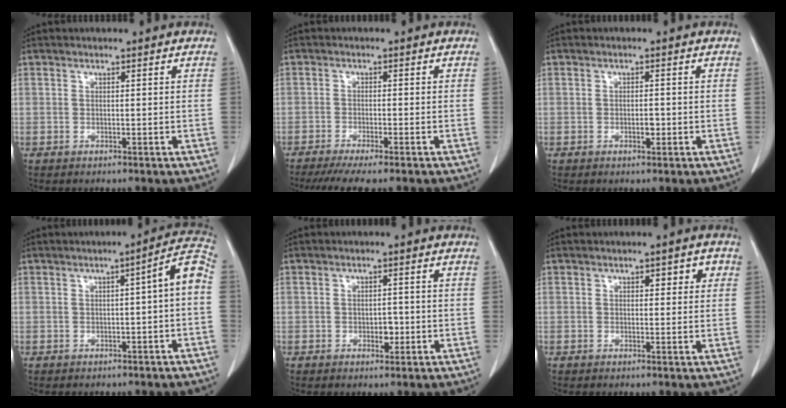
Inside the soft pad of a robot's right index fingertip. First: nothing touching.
{"total": 7.5, "force": [-6.2, 0.3, 4.3], "torque": [-0.058, -0.015, -0.097]}
{"total": 1.5, "force": [-0.5, 0.5, 1.3], "torque": [-0.023, 0.000, -0.007]}
{"total": 5.5, "force": [-0.6, 0.4, 5.4], "torque": [-0.065, 0.018, -0.011]}
{"total": 2.0, "force": [-0.6, 1.2, 1.5], "torque": [-0.020, 0.002, -0.004]}
{"total": 2.6, "force": [1.0, 1.2, 2.1], "torque": [-0.023, 0.009, 0.011]}